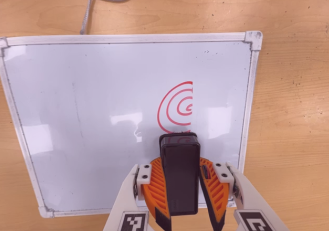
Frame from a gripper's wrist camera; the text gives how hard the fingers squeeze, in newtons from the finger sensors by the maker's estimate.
{"total": 11.1, "left": 10.5, "right": 11.7}